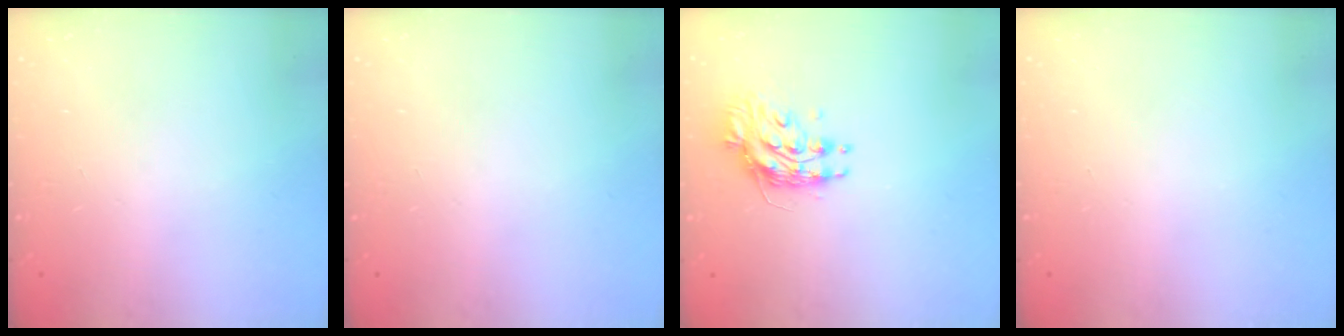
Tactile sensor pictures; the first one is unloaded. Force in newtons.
{"total": 0.0}
{"total": 9.2, "press": 9.2, "slide": 0.7}
{"total": 0.0}